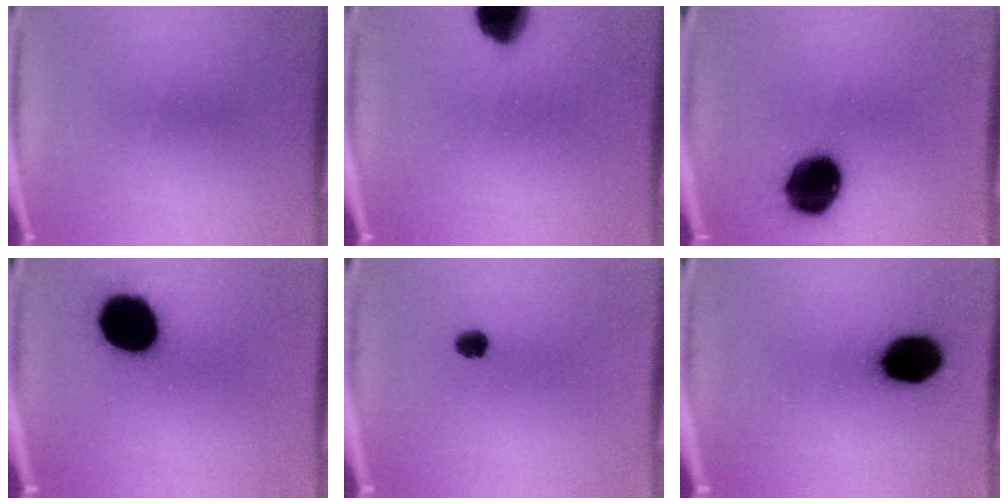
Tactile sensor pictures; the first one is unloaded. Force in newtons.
{"total": 10.5}
{"total": 16.7}
{"total": 19.1}
{"total": 2.7}
{"total": 15.6}